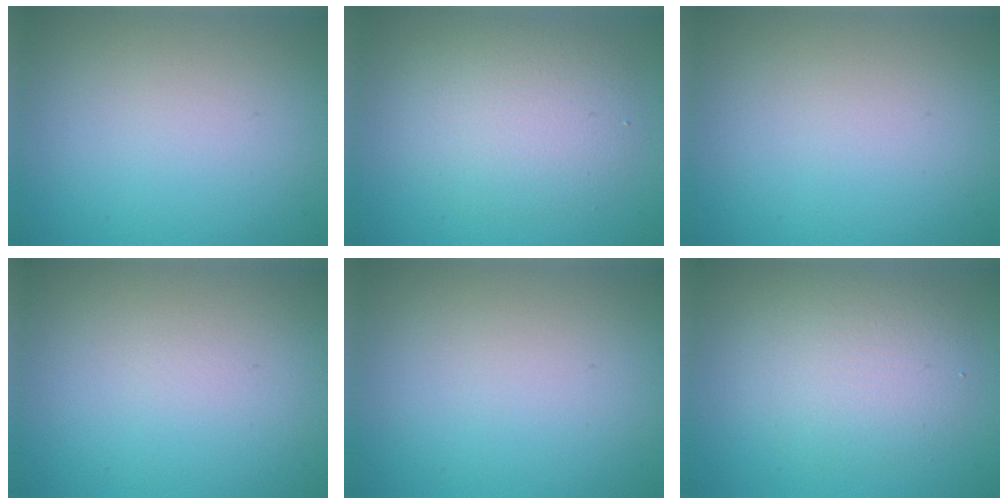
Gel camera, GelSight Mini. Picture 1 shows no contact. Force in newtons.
{"total": 4.5, "press": 4.5, "slide": 0.3}
{"total": 0.0}
{"total": 0.0}
{"total": 0.0}
{"total": 4.3, "press": 4.3, "slide": 0.1}